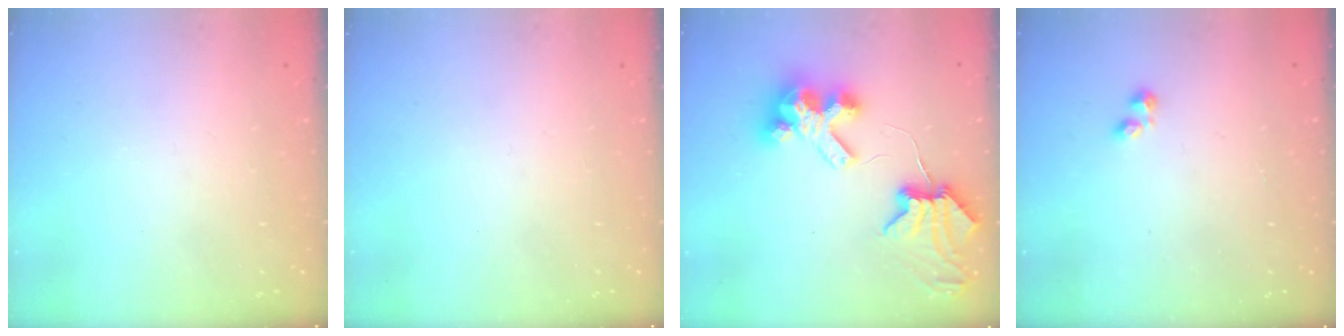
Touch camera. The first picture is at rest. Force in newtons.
{"total": 0.0}
{"total": 9.0, "press": 8.9, "slide": 1.1}
{"total": 0.7, "press": 0.7, "slide": 0.2}